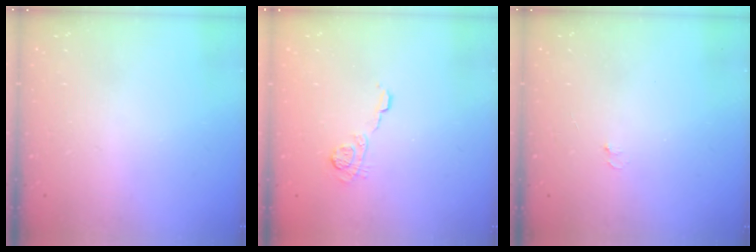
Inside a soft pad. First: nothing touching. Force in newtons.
{"total": 7.6, "press": 7.5, "slide": 0.9}
{"total": 3.6, "press": 3.6, "slide": 0.3}